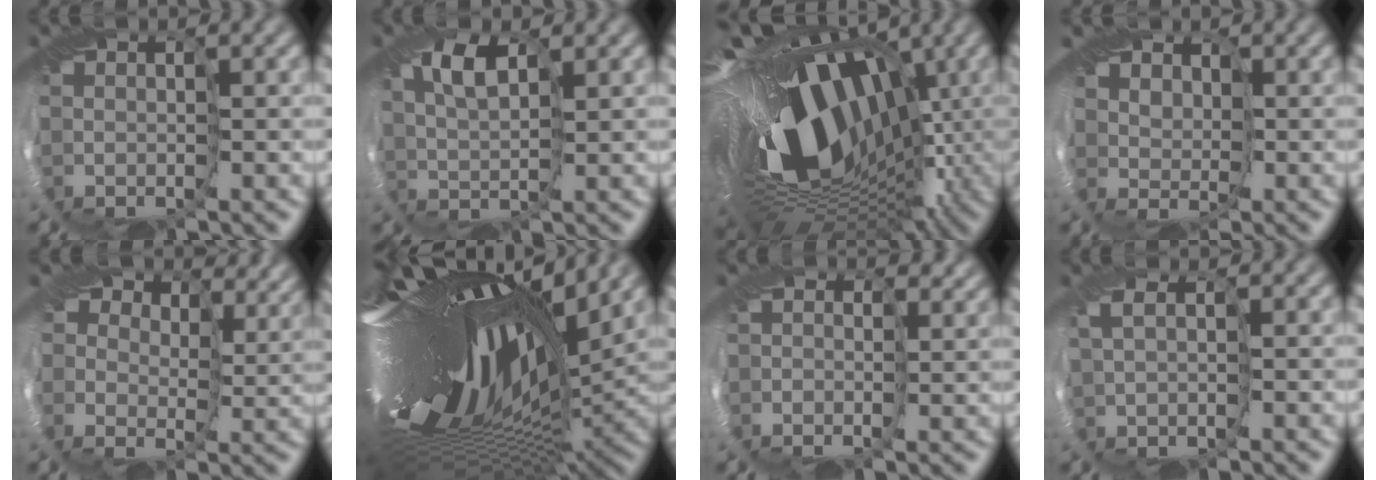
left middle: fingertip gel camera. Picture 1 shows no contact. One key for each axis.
{"total": 3.1, "fx": 1.0, "fy": 1.1, "fz": 2.7, "tx": -0.058, "ty": 0.006, "tz": 0.013}
{"total": 19.4, "fx": -0.1, "fy": 12.4, "fz": 15.0, "tx": -0.240, "ty": -0.043, "tz": -0.005}
{"total": 3.3, "fx": 1.5, "fy": 2.3, "fz": 1.8, "tx": -0.035, "ty": 0.004, "tz": 0.013}
{"total": 11.3, "fx": 7.2, "fy": 7.0, "fz": 5.2, "tx": -0.108, "ty": 0.023, "tz": 0.105}
{"total": 19.0, "fx": 3.2, "fy": 5.7, "fz": 17.8, "tx": -0.266, "ty": 0.001, "tz": 0.053}
{"total": 3.6, "fx": 1.6, "fy": 2.8, "fz": 1.6, "tx": -0.031, "ty": 0.010, "tz": 0.026}
{"total": 1.4, "fx": -0.2, "fy": 0.3, "fz": 1.3, "tx": -0.031, "ty": 0.004, "tz": -0.003}